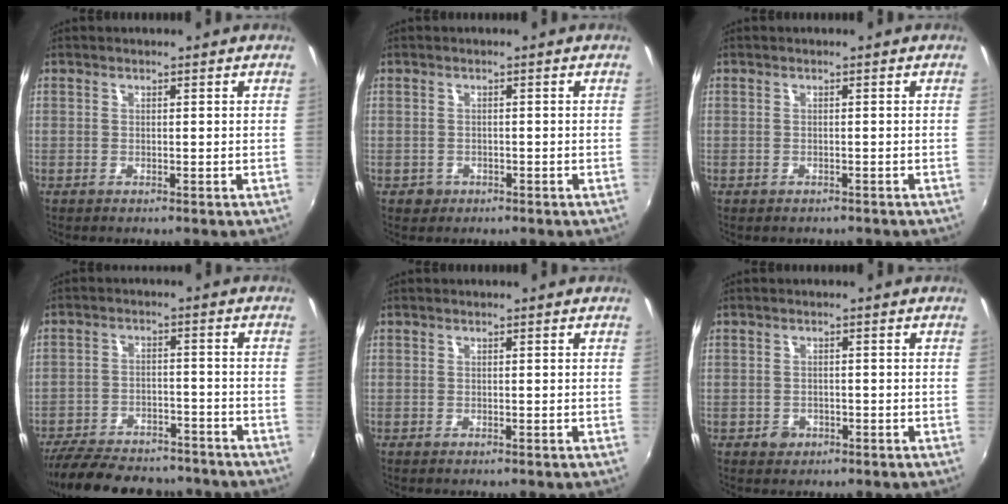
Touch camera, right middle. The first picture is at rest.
{"total": 2.0, "force": [-0.9, 1.8, 0.5], "torque": [-0.014, -0.004, -0.011]}
{"total": 1.5, "force": [-1.2, 0.7, 0.4], "torque": [-0.013, -0.008, -0.015]}
{"total": 20.3, "force": [-17.0, 7.2, 8.5], "torque": [-0.187, -0.008, -0.242]}
{"total": 0.0}
{"total": 2.1, "force": [-1.1, 1.7, 0.5], "torque": [-0.009, -0.001, -0.015]}